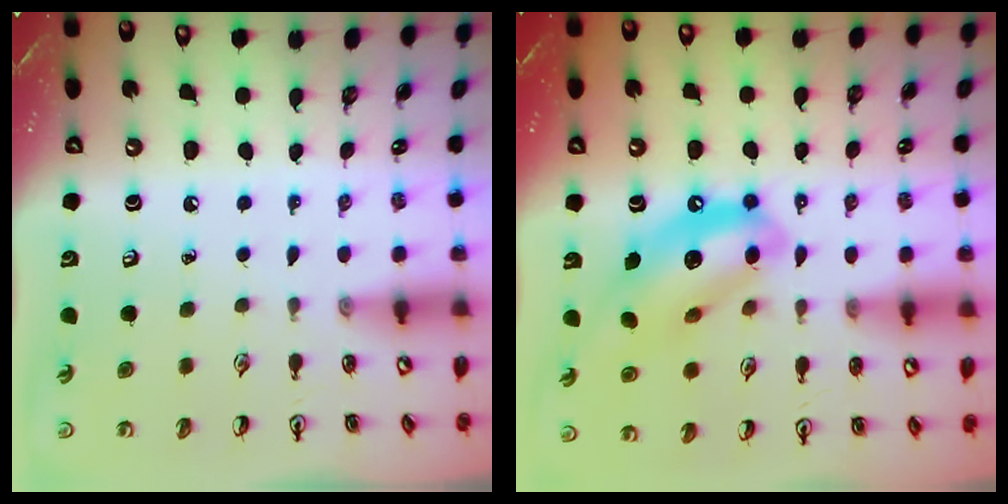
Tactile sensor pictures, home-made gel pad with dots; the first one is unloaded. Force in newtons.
{"total": 13.2, "press": 12.6, "slide": 3.9}